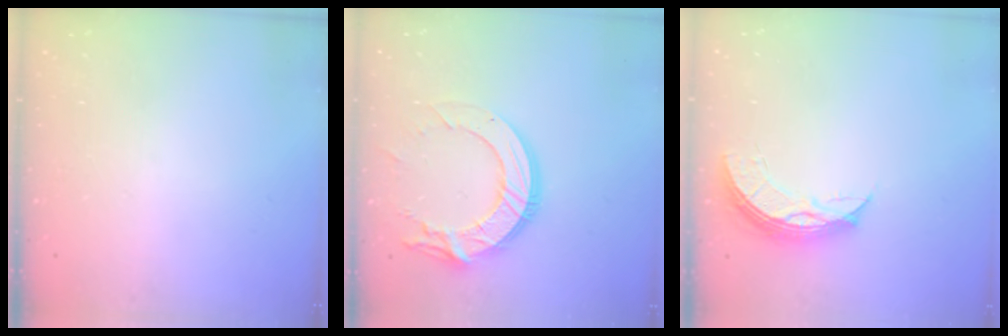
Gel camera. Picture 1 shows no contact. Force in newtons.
{"total": 14.7, "press": 14.6, "slide": 1.4}
{"total": 8.8, "press": 8.7, "slide": 0.6}